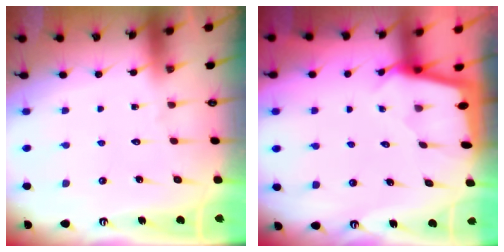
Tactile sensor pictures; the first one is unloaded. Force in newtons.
{"total": 1.6, "press": 1.6, "slide": 0.3}